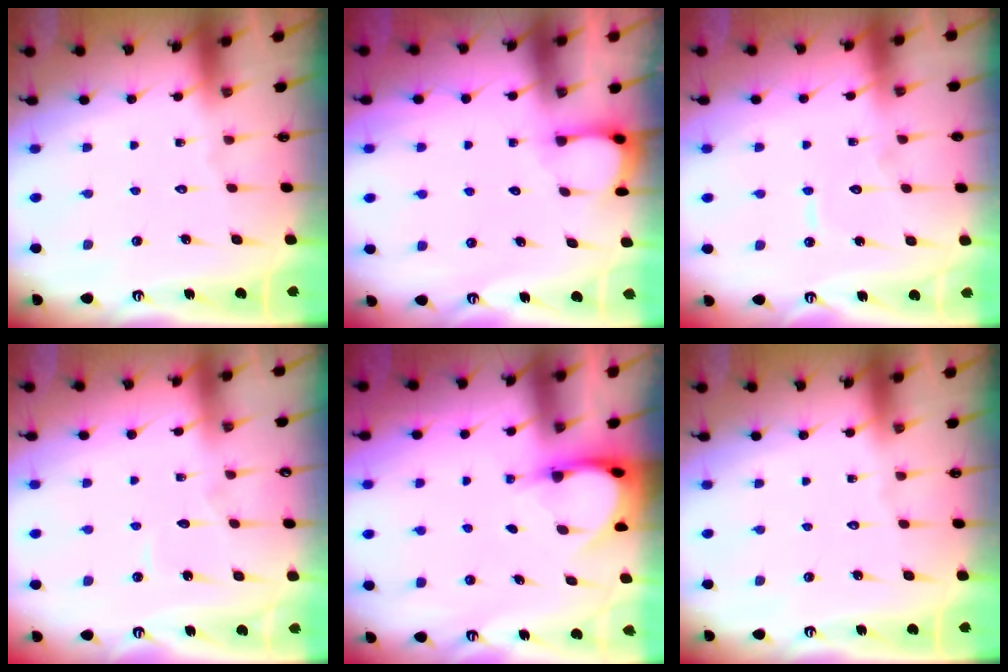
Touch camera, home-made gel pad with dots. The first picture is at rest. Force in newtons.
{"total": 2.1, "press": 2.1, "slide": 0.3}
{"total": 5.5, "press": 5.5, "slide": 0.4}
{"total": 3.4, "press": 3.4, "slide": 0.2}
{"total": 3.7, "press": 3.7, "slide": 0.3}
{"total": 0.0}